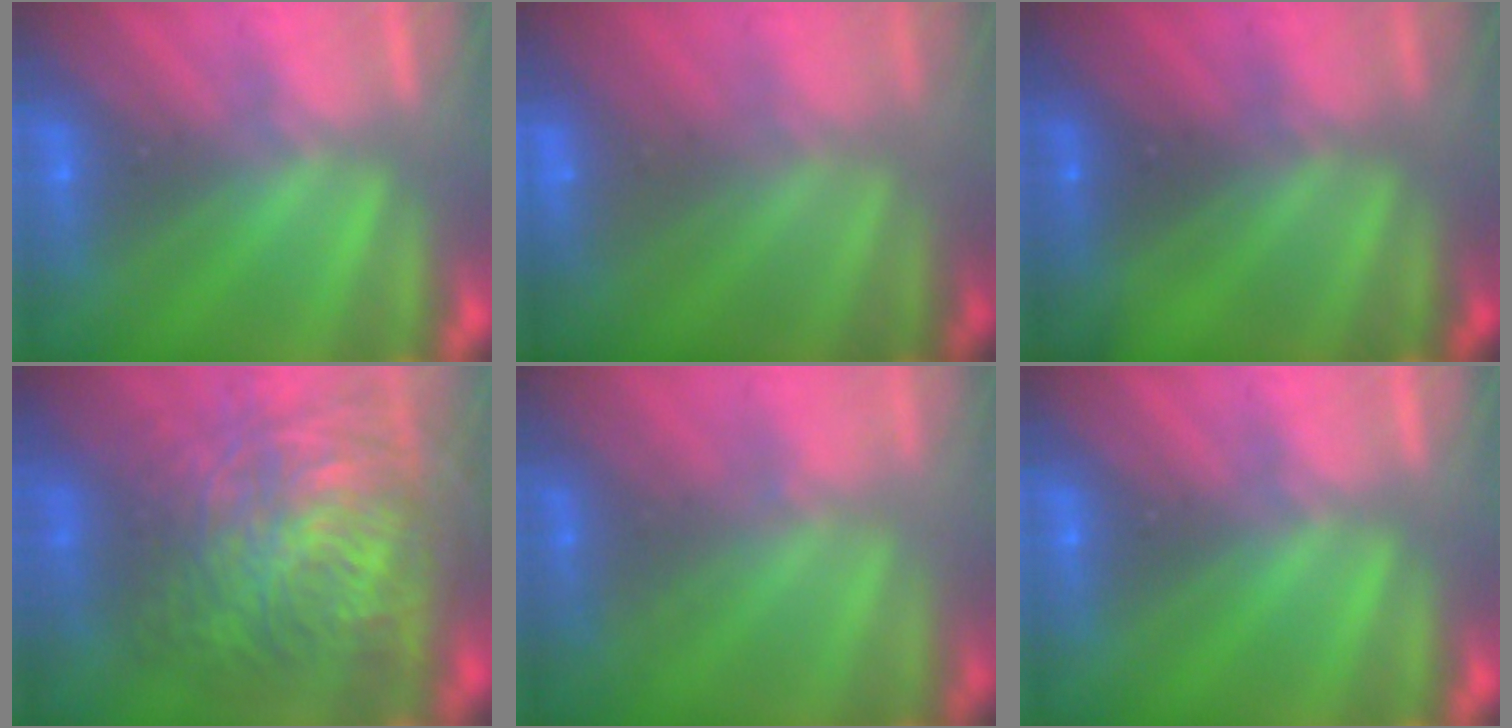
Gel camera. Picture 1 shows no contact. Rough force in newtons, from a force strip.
{"total": 2.3}
{"total": 2.1}
{"total": 11.3}
{"total": 1.8}
{"total": 0.0}